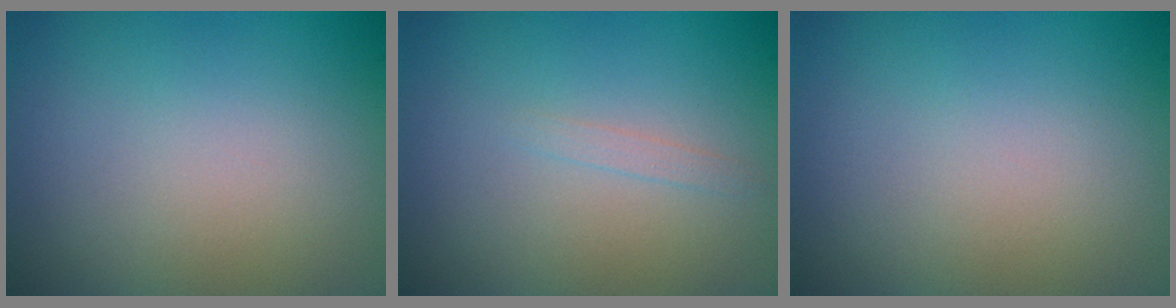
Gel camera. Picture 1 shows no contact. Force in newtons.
{"total": 0.7, "press": 0.7, "slide": 0.0}
{"total": 0.0}